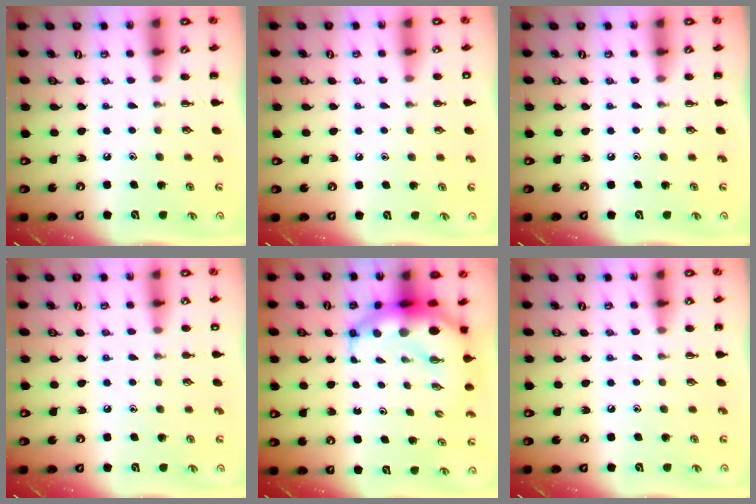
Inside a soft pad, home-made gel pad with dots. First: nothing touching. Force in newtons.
{"total": 1.3, "press": 1.3, "slide": 0.1}
{"total": 0.0}
{"total": 7.2, "press": 6.8, "slide": 2.1}
{"total": 10.7, "press": 10.3, "slide": 2.7}
{"total": 6.5, "press": 6.1, "slide": 2.2}